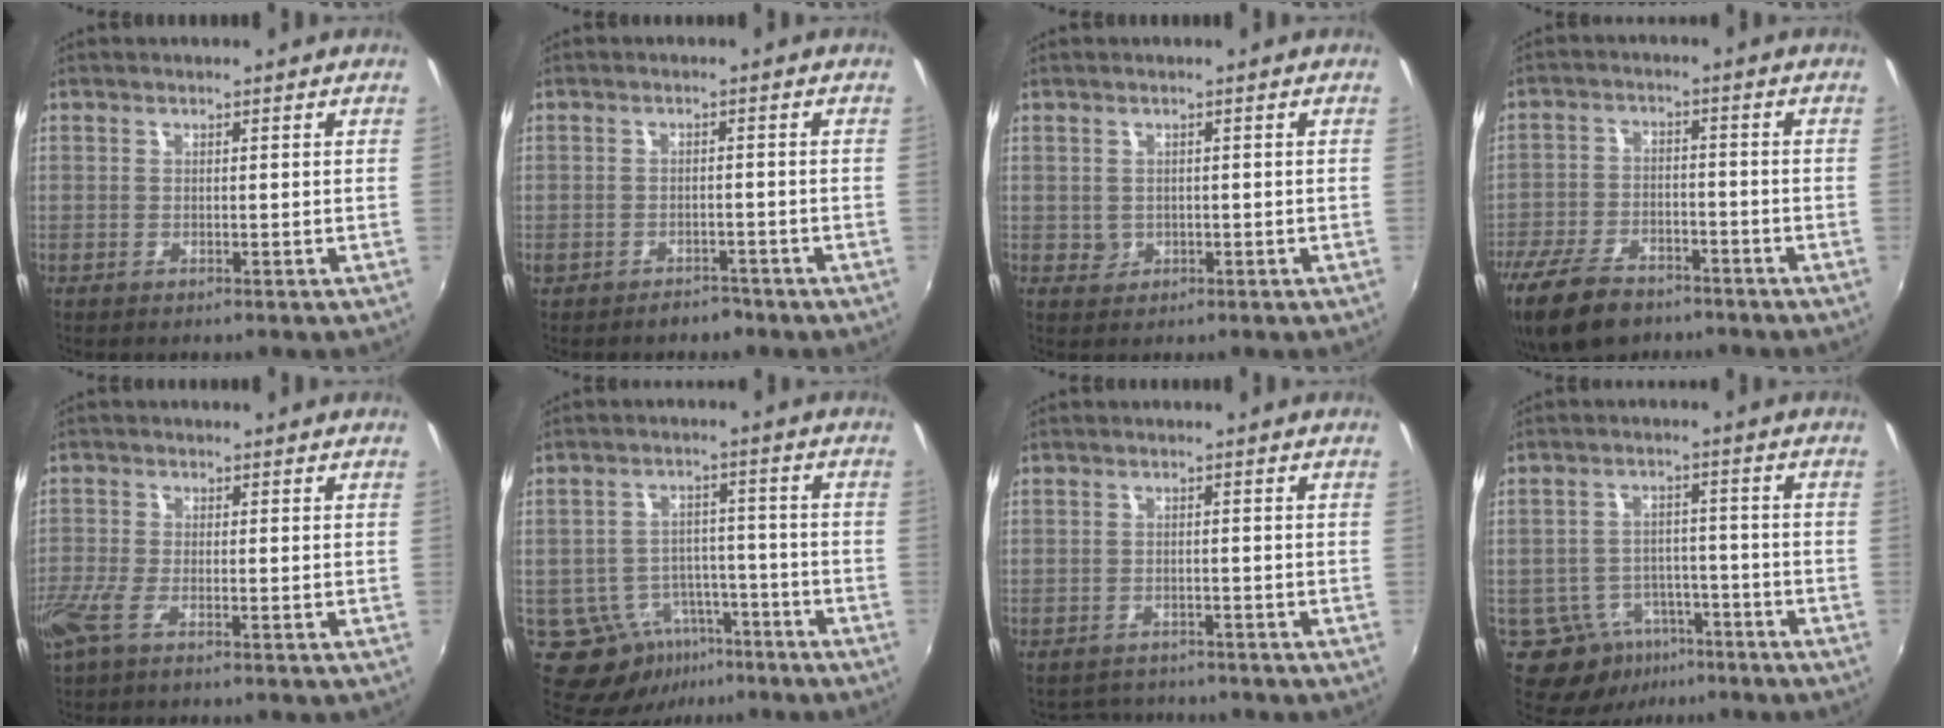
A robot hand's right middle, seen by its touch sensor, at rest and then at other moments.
{"total": 3.5, "force": [-2.7, 2.0, 0.9], "torque": [-0.025, -0.004, -0.038]}
{"total": 1.8, "force": [0.1, 1.7, 0.4], "torque": [-0.002, 0.001, 0.003]}
{"total": 13.4, "force": [-9.6, 6.5, 6.8], "torque": [-0.169, -0.028, -0.174]}
{"total": 5.0, "force": [-2.7, 1.4, 3.9], "torque": [-0.096, -0.015, -0.053]}
{"total": 9.6, "force": [-5.3, 7.1, 3.4], "torque": [-0.072, 0.017, -0.062]}
{"total": 4.7, "force": [-4.3, 1.8, 0.4], "torque": [-0.021, -0.003, -0.066]}
{"total": 9.0, "force": [-5.3, 6.7, 2.8], "torque": [-0.063, 0.014, -0.065]}